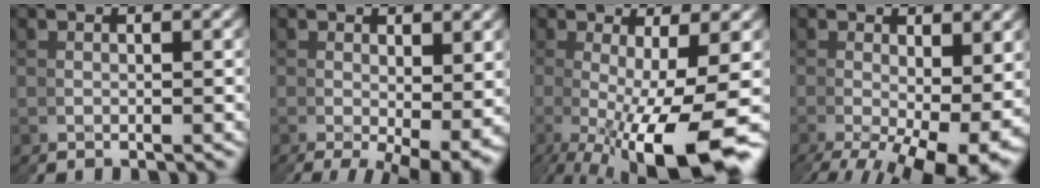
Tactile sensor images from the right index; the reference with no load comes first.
{"total": 6.8, "force": [-2.1, 2.2, 6.1], "torque": [-0.084, -0.026, -0.013]}
{"total": 9.4, "force": [-3.0, 3.1, 8.3], "torque": [-0.148, -0.034, -0.023]}
{"total": 10.1, "force": [-3.2, 4.2, 8.6], "torque": [-0.124, -0.043, -0.020]}